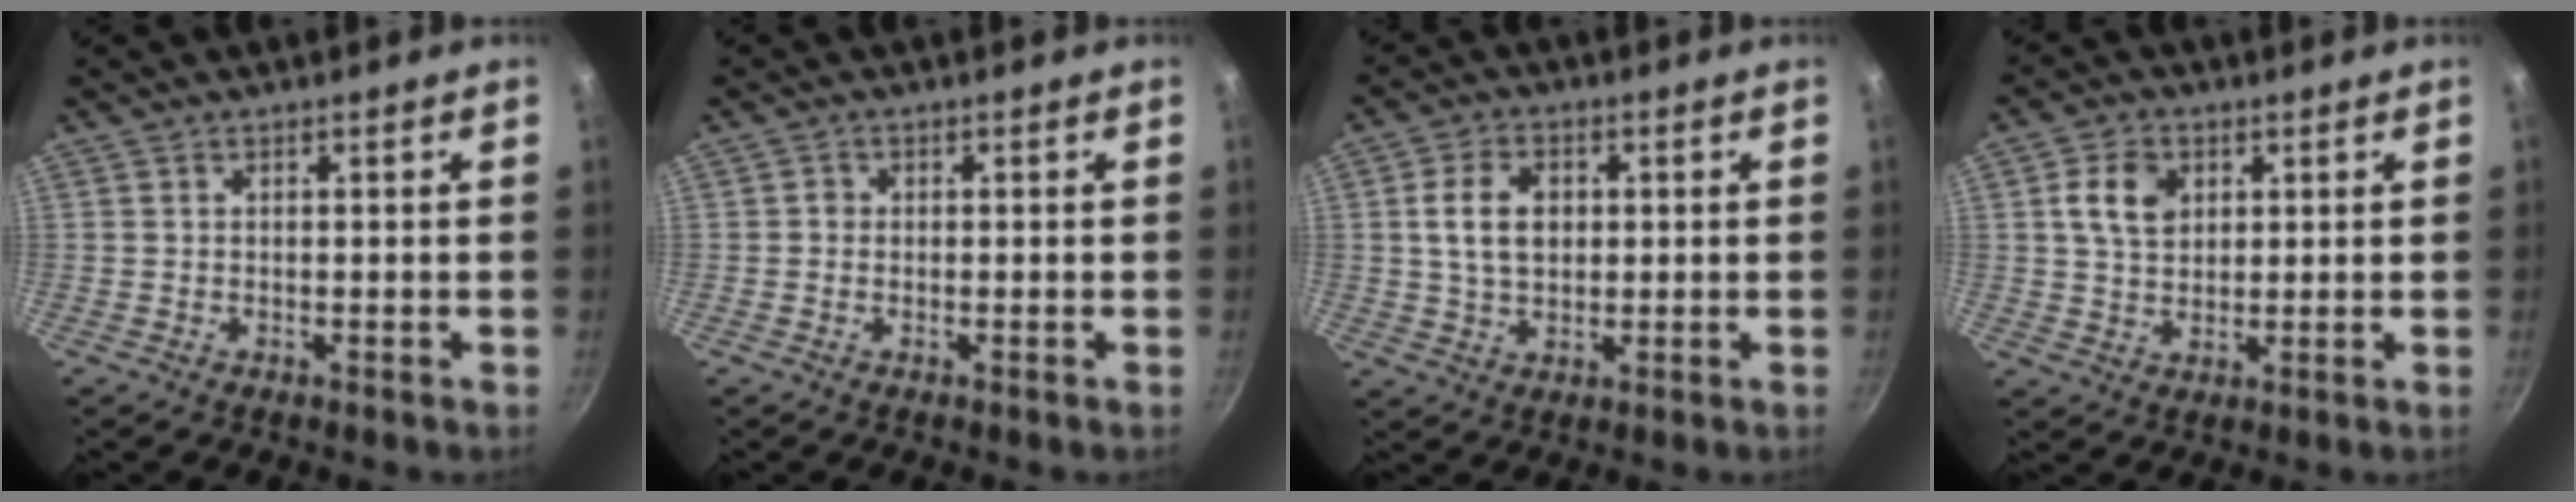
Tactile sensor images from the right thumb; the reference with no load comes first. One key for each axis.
{"total": 1.0, "fx": -0.1, "fy": 0.9, "fz": 0.3, "tx": -0.001, "ty": 0.004, "tz": -0.005}
{"total": 7.9, "fx": 1.2, "fy": 5.6, "fz": 5.5, "tx": -0.086, "ty": 0.006, "tz": 0.020}
{"total": 7.1, "fx": 2.2, "fy": 5.2, "fz": 4.3, "tx": -0.062, "ty": 0.001, "tz": 0.037}